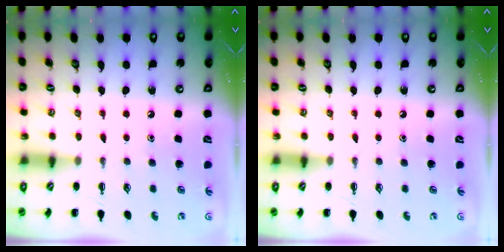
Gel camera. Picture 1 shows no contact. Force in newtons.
{"total": 0.0}